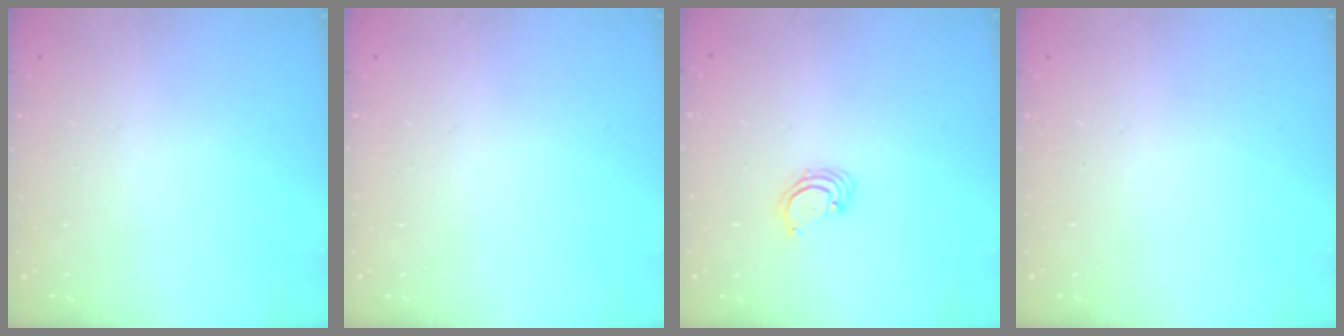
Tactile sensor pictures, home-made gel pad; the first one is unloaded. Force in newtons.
{"total": 0.0}
{"total": 2.5, "press": 2.5, "slide": 0.2}
{"total": 0.0}